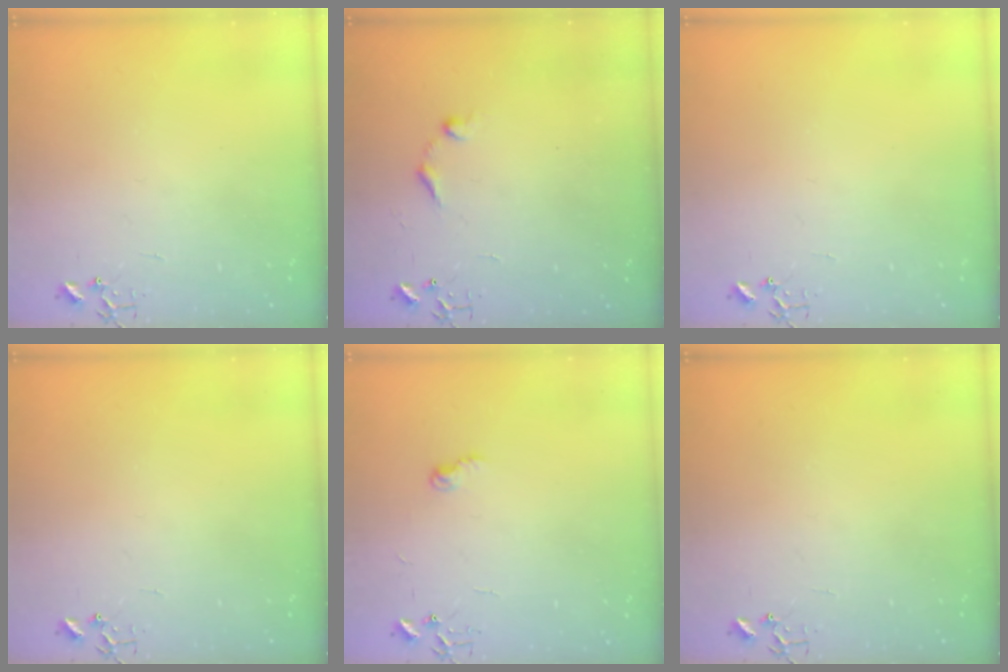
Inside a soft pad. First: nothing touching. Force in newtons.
{"total": 7.1, "press": 7.1, "slide": 0.8}
{"total": 0.0}
{"total": 0.0}
{"total": 5.0, "press": 4.9, "slide": 0.7}
{"total": 0.0}